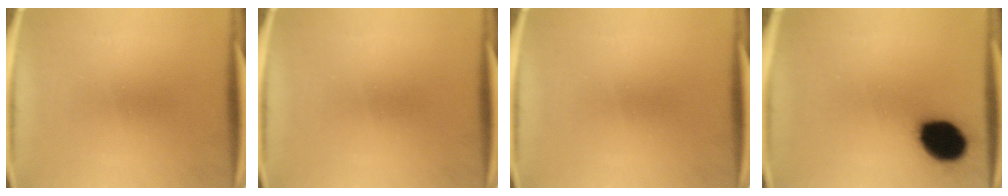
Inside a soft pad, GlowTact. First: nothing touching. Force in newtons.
{"total": 0.0}
{"total": 0.0}
{"total": 13.7}